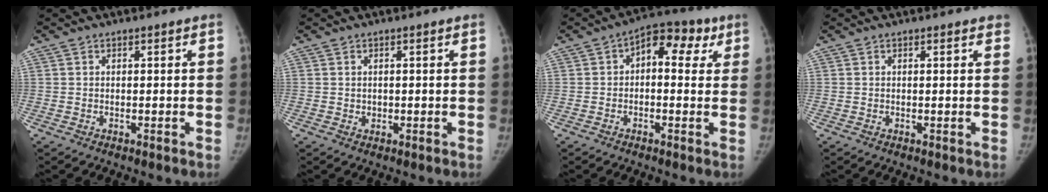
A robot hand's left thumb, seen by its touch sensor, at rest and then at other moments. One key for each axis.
{"total": 0.8, "fx": 0.0, "fy": 0.8, "fz": 0.2, "tx": 0.003, "ty": 0.000, "tz": 0.001}
{"total": 9.0, "fx": 2.7, "fy": 5.6, "fz": 6.6, "tx": -0.046, "ty": 0.023, "tz": 0.026}
{"total": 1.0, "fx": 0.7, "fy": 0.3, "fz": 0.6, "tx": -0.002, "ty": 0.002, "tz": 0.007}